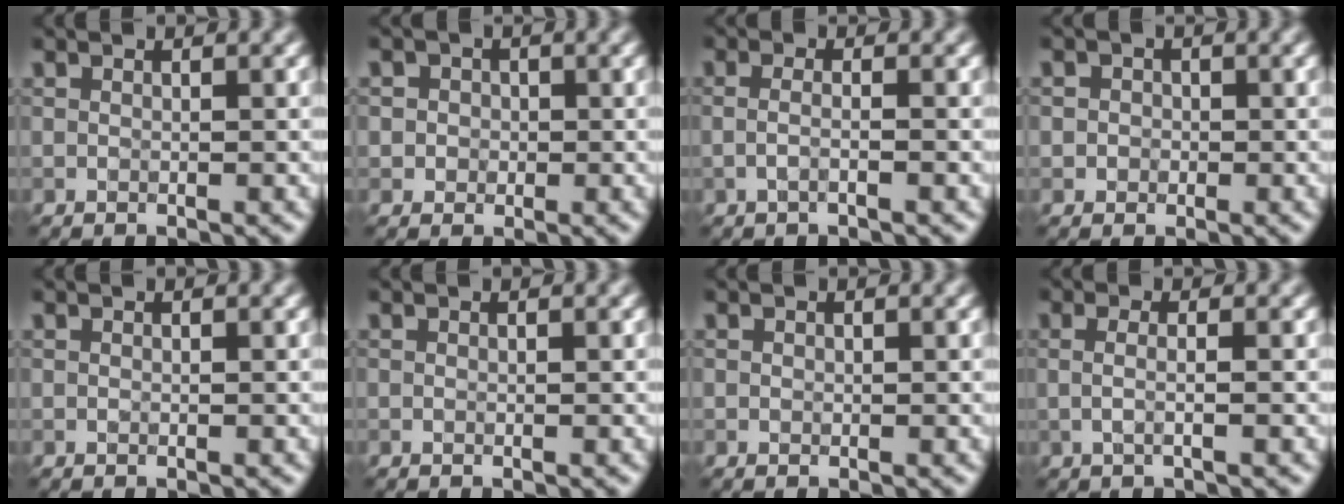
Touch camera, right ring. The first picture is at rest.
{"total": 2.4, "force": [0.6, 2.1, 0.8], "torque": [0.004, 0.003, 0.000]}
{"total": 1.4, "force": [-0.4, 0.4, 1.2], "torque": [-0.025, -0.003, -0.012]}
{"total": 1.5, "force": [0.2, 1.4, 0.5], "torque": [0.011, 0.003, -0.005]}
{"total": 0.0}
{"total": 0.0}
{"total": 0.0}
{"total": 1.8, "force": [0.0, 0.6, 1.7], "torque": [-0.033, -0.003, -0.009]}